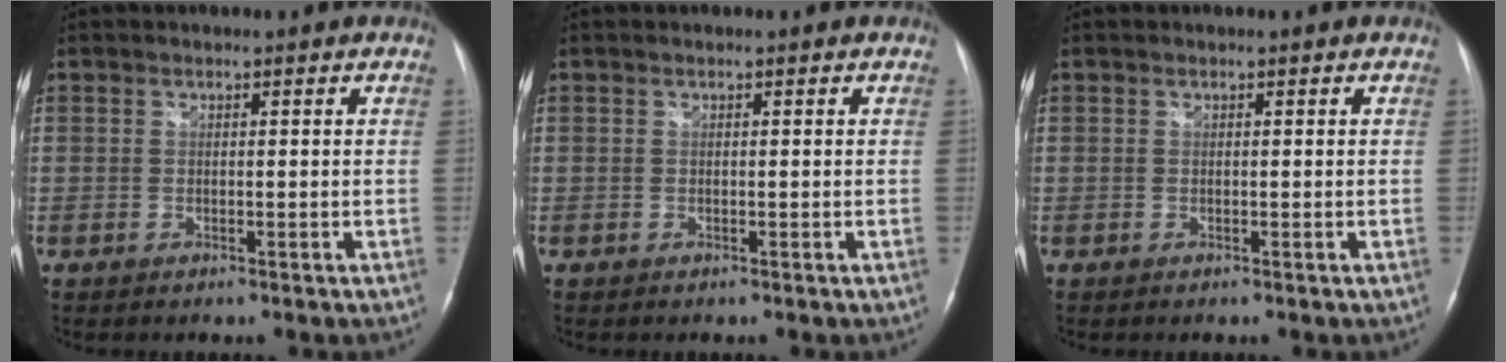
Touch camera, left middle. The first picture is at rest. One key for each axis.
{"total": 0.0}
{"total": 0.0}